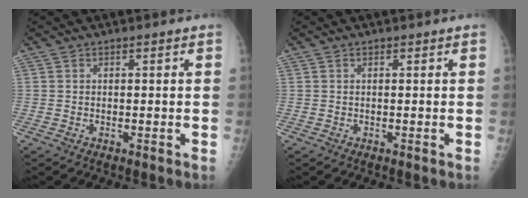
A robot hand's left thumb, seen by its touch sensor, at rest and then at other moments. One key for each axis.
{"total": 0.0}